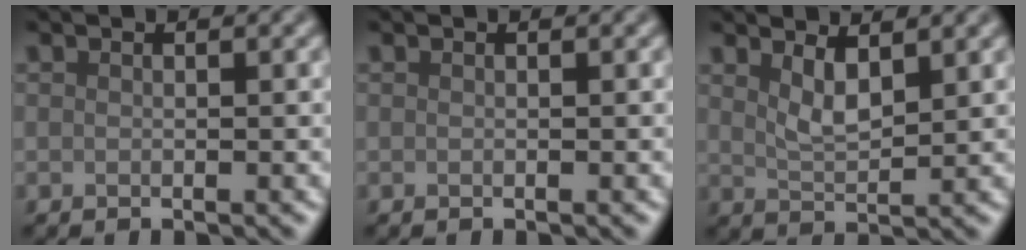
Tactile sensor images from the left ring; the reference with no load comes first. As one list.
[{"total": 0.0}, {"total": 2.5, "force": [1.7, 0.7, 1.7], "torque": [-0.034, -0.010, 0.035]}]